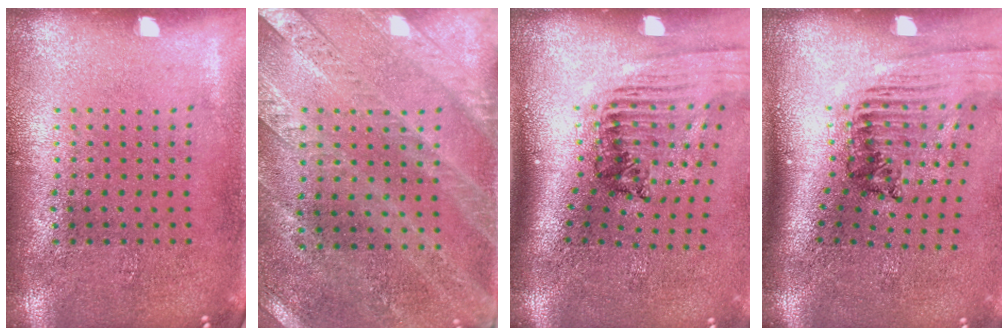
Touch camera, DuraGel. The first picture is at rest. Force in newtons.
{"total": 2.6, "press": 2.3, "slide": 1.3}
{"total": 1.8, "press": 1.4, "slide": 1.2}
{"total": 1.8, "press": 1.4, "slide": 1.2}